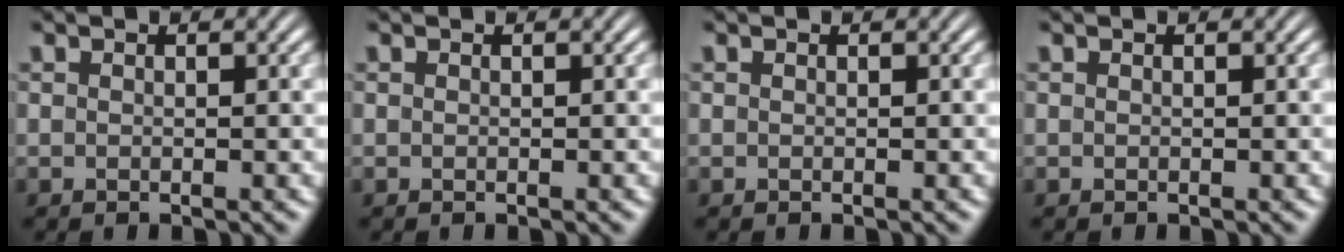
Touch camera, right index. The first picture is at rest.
{"total": 0.0}
{"total": 0.0}
{"total": 0.0}